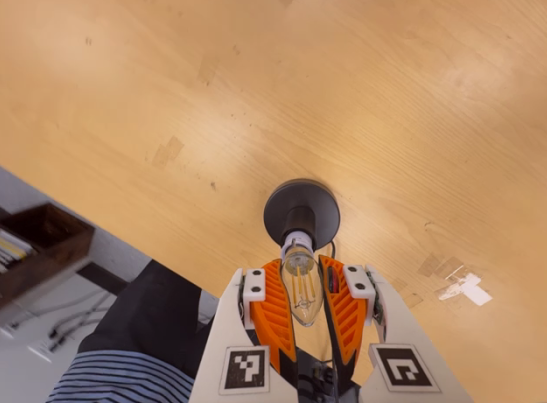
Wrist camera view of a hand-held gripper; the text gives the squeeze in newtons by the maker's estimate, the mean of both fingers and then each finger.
{"total": 19.7, "left": 21.5, "right": 17.8}